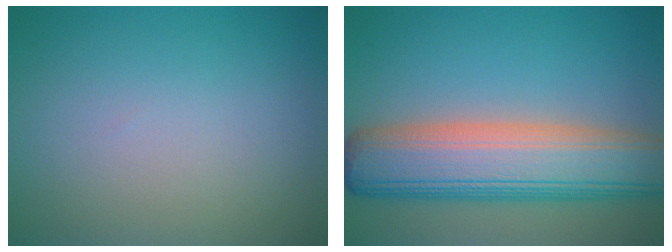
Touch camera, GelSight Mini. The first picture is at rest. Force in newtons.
{"total": 10.6, "press": 10.5, "slide": 0.8}